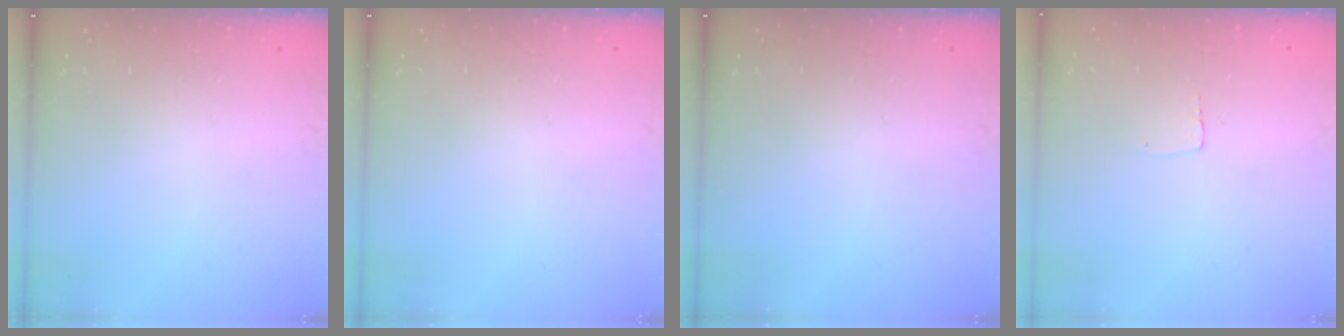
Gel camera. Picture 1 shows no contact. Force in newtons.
{"total": 0.0}
{"total": 0.0}
{"total": 2.3, "press": 2.3, "slide": 0.1}